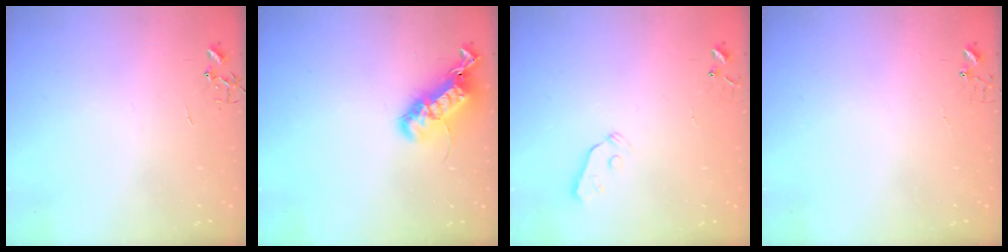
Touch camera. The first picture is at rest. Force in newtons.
{"total": 19.9, "press": 19.9, "slide": 0.3}
{"total": 3.3, "press": 3.2, "slide": 0.7}
{"total": 3.6, "press": 3.6, "slide": 0.3}